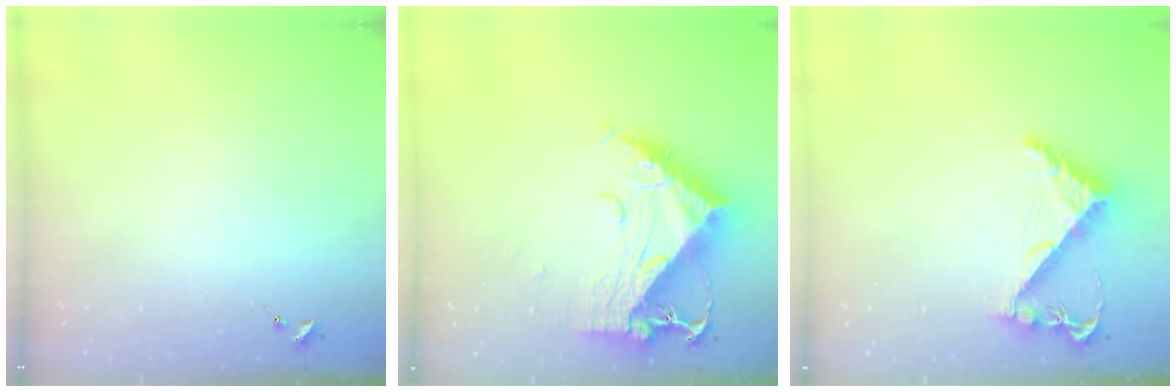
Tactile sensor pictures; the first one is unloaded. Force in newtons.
{"total": 15.6, "press": 15.5, "slide": 1.5}
{"total": 7.9, "press": 7.9, "slide": 0.8}